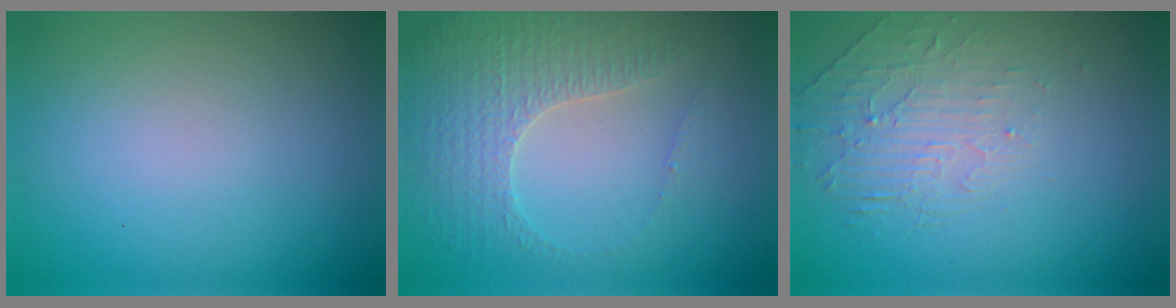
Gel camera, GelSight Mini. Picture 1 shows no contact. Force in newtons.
{"total": 3.3, "press": 3.2, "slide": 0.8}
{"total": 2.1, "press": 1.2, "slide": 1.7}